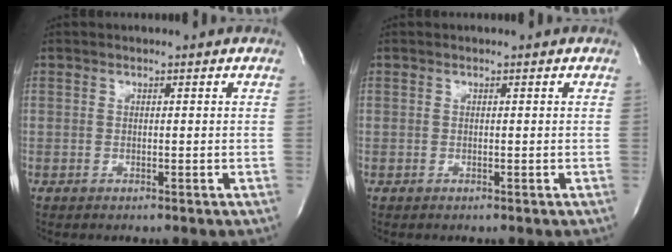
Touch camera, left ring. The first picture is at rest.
{"total": 0.0}